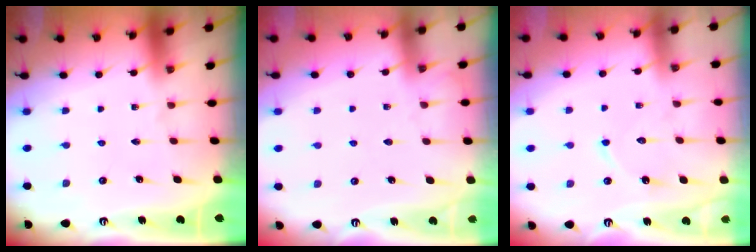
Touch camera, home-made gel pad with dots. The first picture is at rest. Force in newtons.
{"total": 3.7, "press": 3.7, "slide": 0.5}
{"total": 6.9, "press": 6.9, "slide": 0.5}